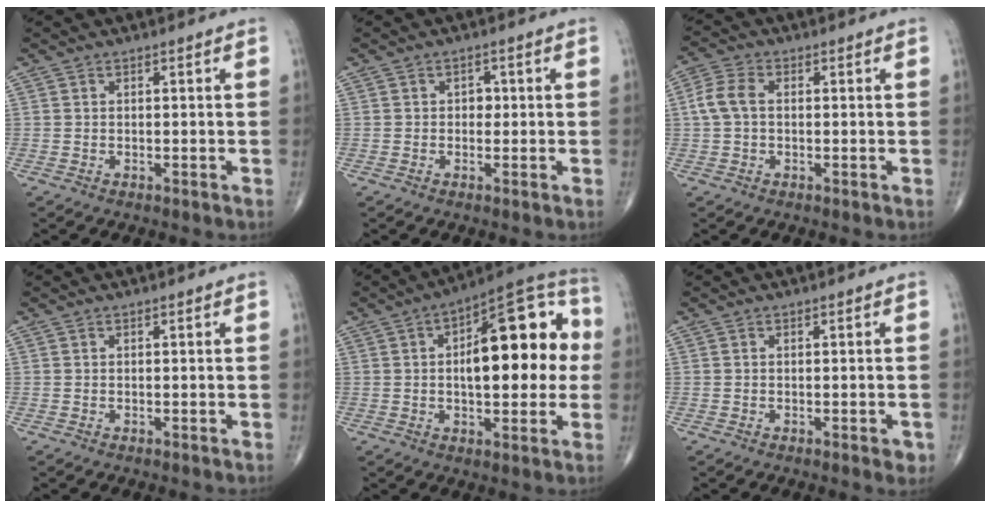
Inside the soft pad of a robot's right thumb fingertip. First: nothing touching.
{"total": 1.7, "force": [0.1, 1.4, 1.0], "torque": [-0.002, 0.004, -0.003]}
{"total": 5.1, "force": [0.3, 3.3, 3.9], "torque": [-0.093, 0.017, 0.001]}
{"total": 0.0}
{"total": 20.9, "force": [1.9, 9.2, 18.6], "torque": [-0.229, 0.032, 0.017]}
{"total": 1.8, "force": [-0.7, 0.7, 1.5], "torque": [-0.015, -0.001, -0.007]}